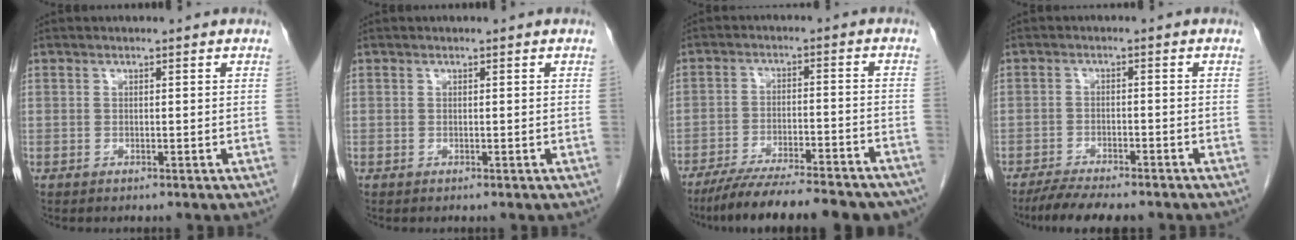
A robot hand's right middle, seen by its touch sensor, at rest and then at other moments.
{"total": 0.0}
{"total": 20.1, "force": [-17.5, 2.8, 9.6], "torque": [-0.112, -0.015, -0.244]}
{"total": 7.9, "force": [-6.9, 1.3, 3.8], "torque": [-0.058, -0.015, -0.109]}